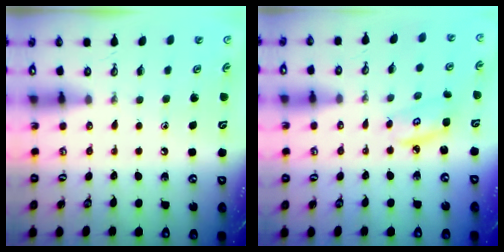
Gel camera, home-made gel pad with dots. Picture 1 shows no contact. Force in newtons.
{"total": 4.7, "press": 4.7, "slide": 0.2}